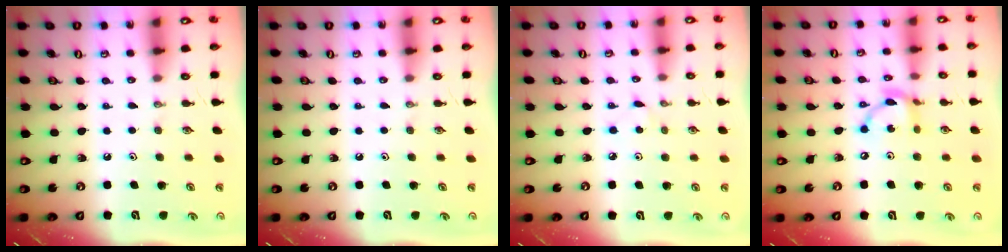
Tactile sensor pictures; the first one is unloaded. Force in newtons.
{"total": 0.0}
{"total": 2.3, "press": 2.3, "slide": 0.3}
{"total": 9.4, "press": 9.4, "slide": 0.3}